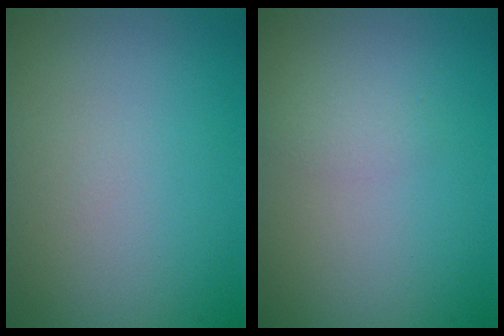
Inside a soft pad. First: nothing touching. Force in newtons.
{"total": 1.0, "press": 1.0, "slide": 0.2}